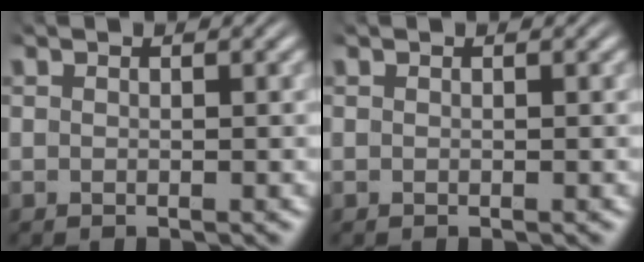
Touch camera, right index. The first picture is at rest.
{"total": 0.0}